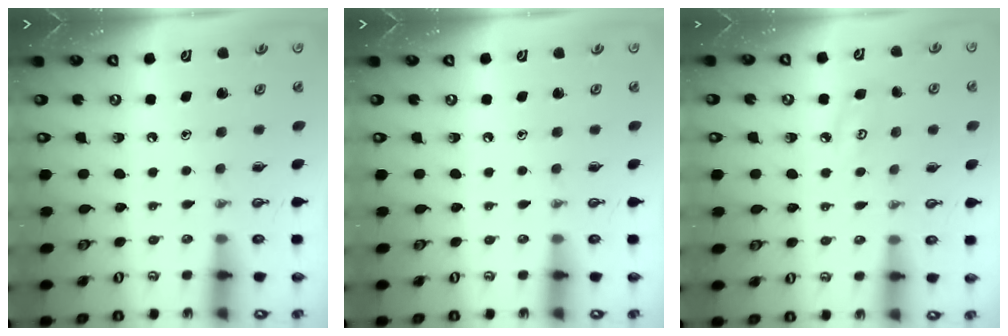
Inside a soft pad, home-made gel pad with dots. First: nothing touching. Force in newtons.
{"total": 0.0}
{"total": 5.0, "press": 5.0, "slide": 0.5}